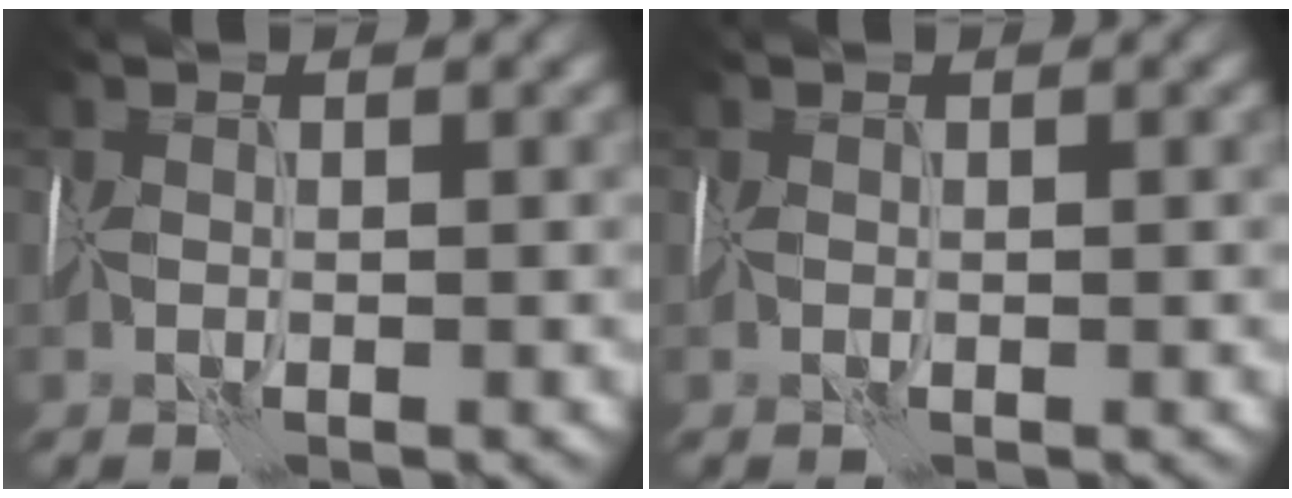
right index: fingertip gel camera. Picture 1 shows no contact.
{"total": 0.0}